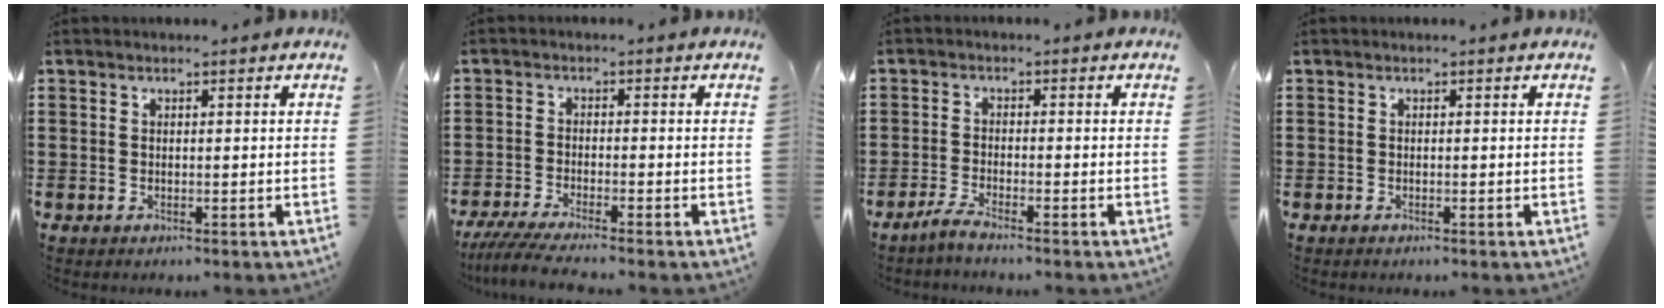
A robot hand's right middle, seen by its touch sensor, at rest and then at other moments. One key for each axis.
{"total": 3.7, "fx": -3.3, "fy": 0.0, "fz": 1.8, "tx": -0.051, "ty": -0.016, "tz": -0.068}
{"total": 2.3, "fx": -1.9, "fy": -0.1, "fz": 1.3, "tx": -0.035, "ty": -0.002, "tz": -0.040}
{"total": 0.0}